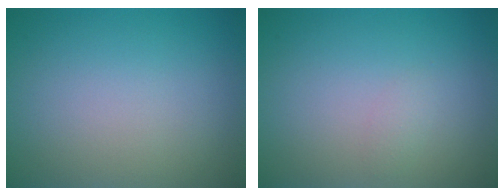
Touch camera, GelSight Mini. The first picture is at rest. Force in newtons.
{"total": 0.7, "press": 0.7, "slide": 0.1}